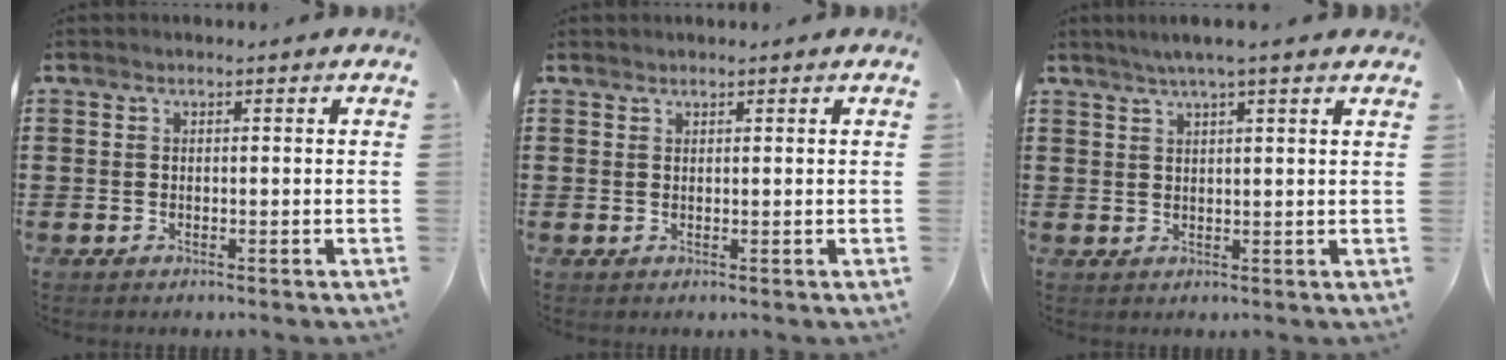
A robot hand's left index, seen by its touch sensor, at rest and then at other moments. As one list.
[{"total": 0.7, "force": [0.7, 0.1, 0.0], "torque": [-0.002, 0.000, 0.015]}, {"total": 3.2, "force": [2.5, -0.3, 2.0], "torque": [-0.044, -0.001, 0.044]}]